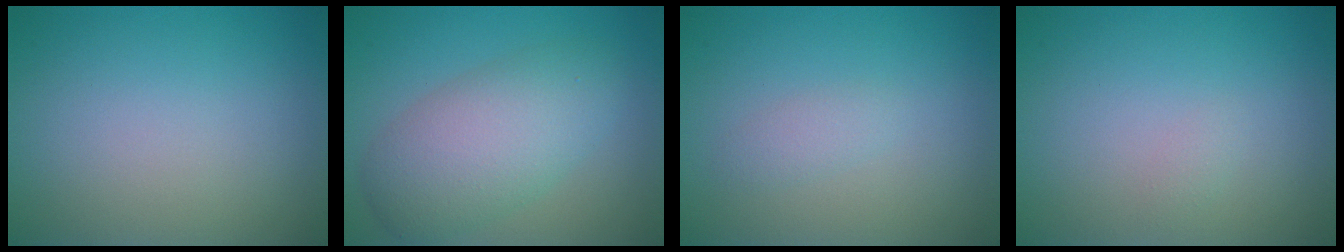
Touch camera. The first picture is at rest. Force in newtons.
{"total": 6.3, "press": 6.3, "slide": 0.1}
{"total": 1.1, "press": 1.1, "slide": 0.1}
{"total": 0.5, "press": 0.5, "slide": 0.0}